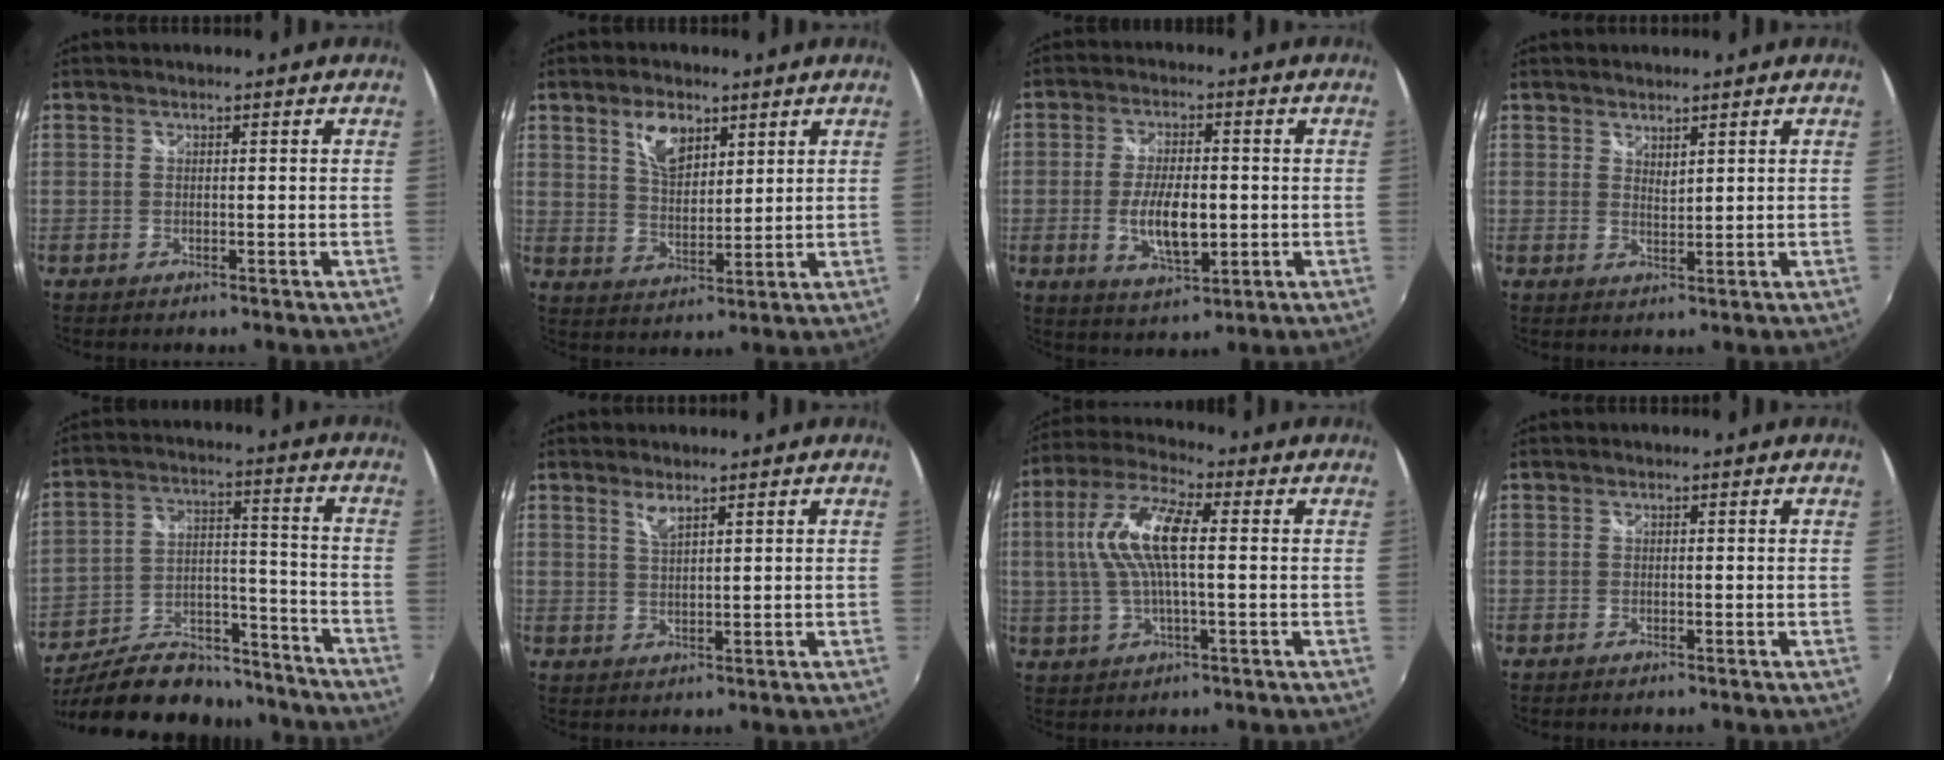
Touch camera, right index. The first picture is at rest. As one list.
[{"total": 7.2, "force": [4.0, 3.8, 4.6], "torque": [-0.078, 0.008, 0.074]}, {"total": 9.2, "force": [-1.4, 3.9, 8.2], "torque": [-0.156, -0.008, -0.020]}, {"total": 1.9, "force": [1.7, 0.6, 0.7], "torque": [-0.010, 0.000, 0.029]}, {"total": 23.7, "force": [-19.3, 9.8, 9.6], "torque": [-0.184, 0.032, -0.271]}, {"total": 2.5, "force": [1.8, 0.5, 1.7], "torque": [-0.030, -0.001, 0.030]}, {"total": 11.9, "force": [1.3, 3.6, 11.3], "torque": [-0.224, 0.013, 0.022]}, {"total": 0.0}]